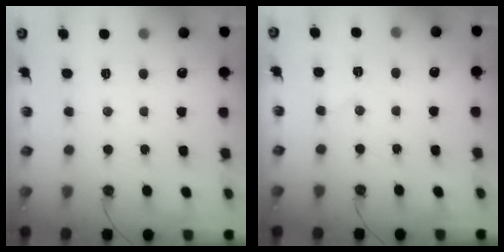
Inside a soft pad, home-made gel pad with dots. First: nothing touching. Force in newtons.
{"total": 5.4, "press": 5.0, "slide": 1.8}